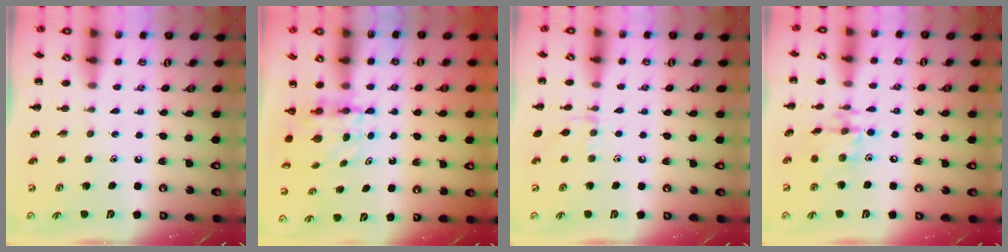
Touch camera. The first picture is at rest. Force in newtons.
{"total": 4.7, "press": 4.7, "slide": 0.5}
{"total": 6.0, "press": 5.7, "slide": 1.8}
{"total": 11.4, "press": 11.4, "slide": 1.4}